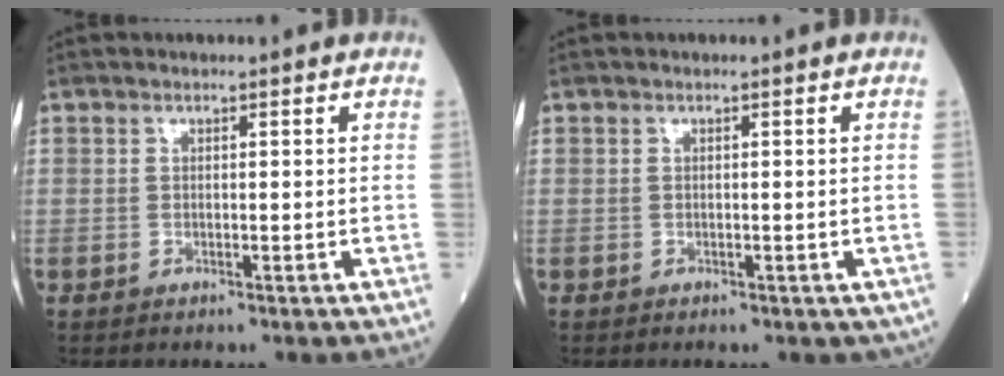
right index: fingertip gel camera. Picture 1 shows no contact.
{"total": 0.6, "force": [-0.3, 0.5, 0.3], "torque": [0.001, 0.003, 0.000]}